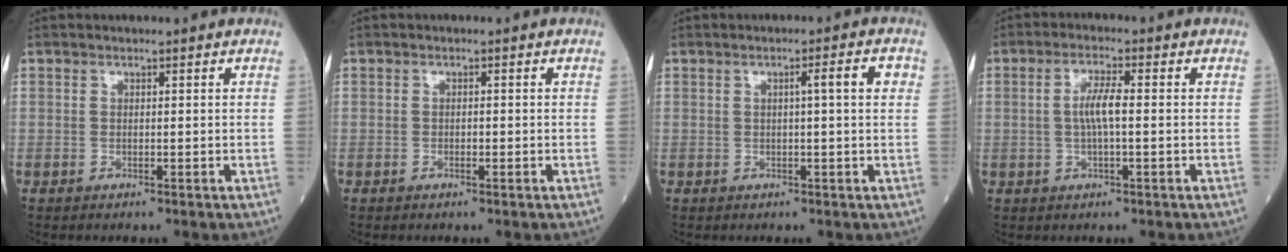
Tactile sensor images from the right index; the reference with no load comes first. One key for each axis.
{"total": 0.6, "fx": -0.3, "fy": 0.2, "fz": 0.5, "tx": -0.012, "ty": 0.001, "tz": -0.003}
{"total": 3.5, "fx": 0.7, "fy": -0.1, "fz": 3.4, "tx": -0.050, "ty": 0.011, "tz": 0.010}
{"total": 4.1, "fx": 0.0, "fy": 0.5, "fz": 4.1, "tx": -0.083, "ty": 0.005, "tz": 0.001}